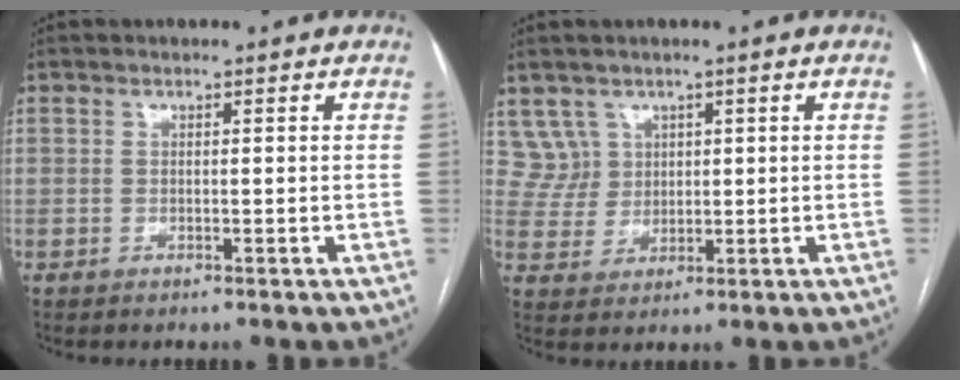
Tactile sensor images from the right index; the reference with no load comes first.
{"total": 4.7, "force": [2.6, 3.9, -0.3], "torque": [0.011, 0.011, 0.057]}